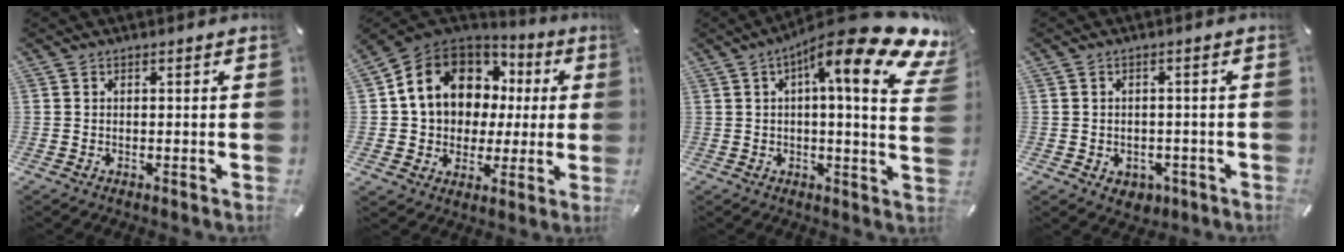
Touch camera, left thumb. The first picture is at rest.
{"total": 14.9, "force": [4.8, 12.4, 6.7], "torque": [-0.132, -0.023, 0.092]}
{"total": 20.5, "force": [9.8, 4.1, 17.5], "torque": [-0.258, -0.071, 0.142]}
{"total": 3.4, "force": [-1.1, 3.0, 1.2], "torque": [-0.011, 0.003, -0.020]}